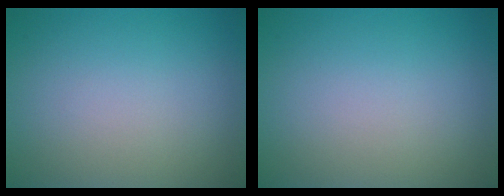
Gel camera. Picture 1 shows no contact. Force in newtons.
{"total": 0.0}